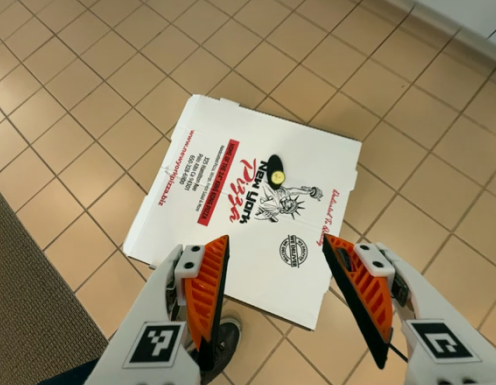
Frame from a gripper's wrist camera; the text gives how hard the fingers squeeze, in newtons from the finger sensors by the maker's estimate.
{"total": 0.0}